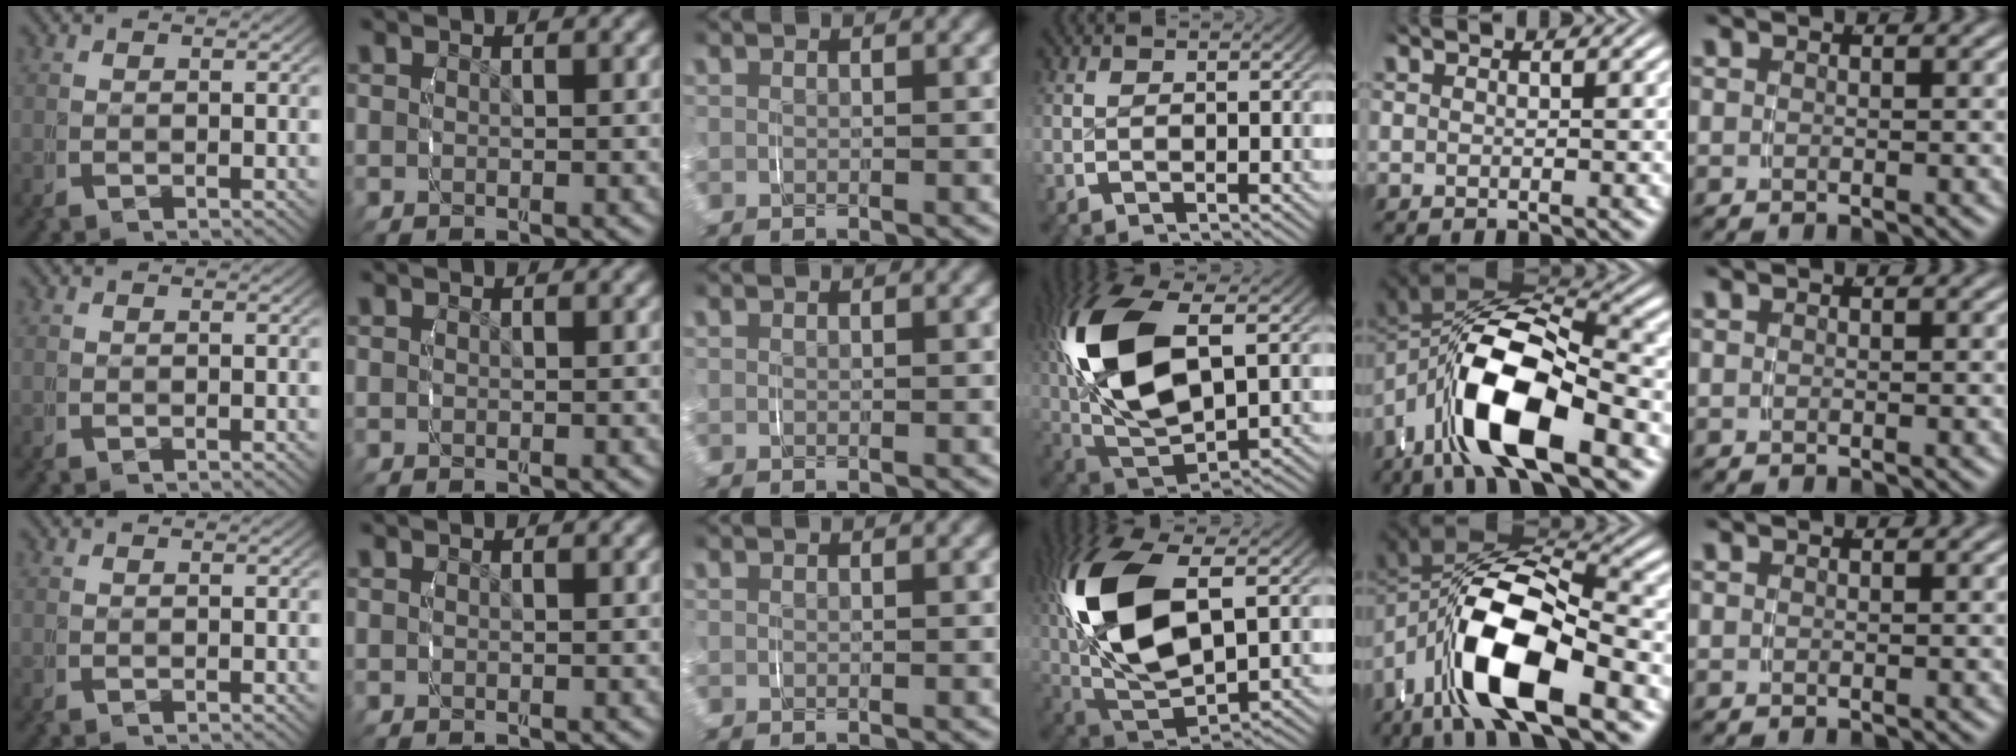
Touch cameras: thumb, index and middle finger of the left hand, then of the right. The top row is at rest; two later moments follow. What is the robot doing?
{"motion": "grasp_and_lifting", "object": "fork"}